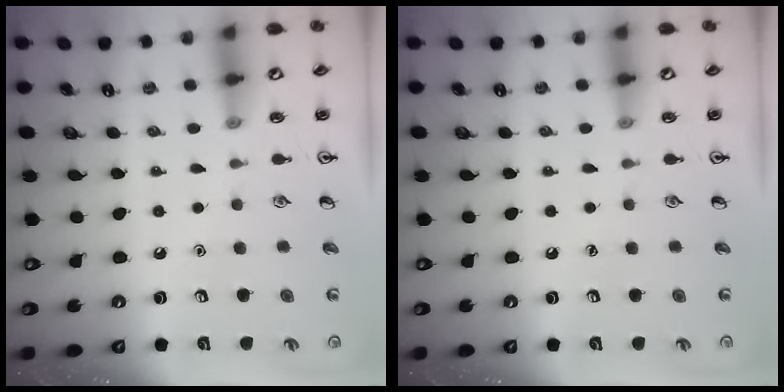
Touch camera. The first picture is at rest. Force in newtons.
{"total": 0.0}